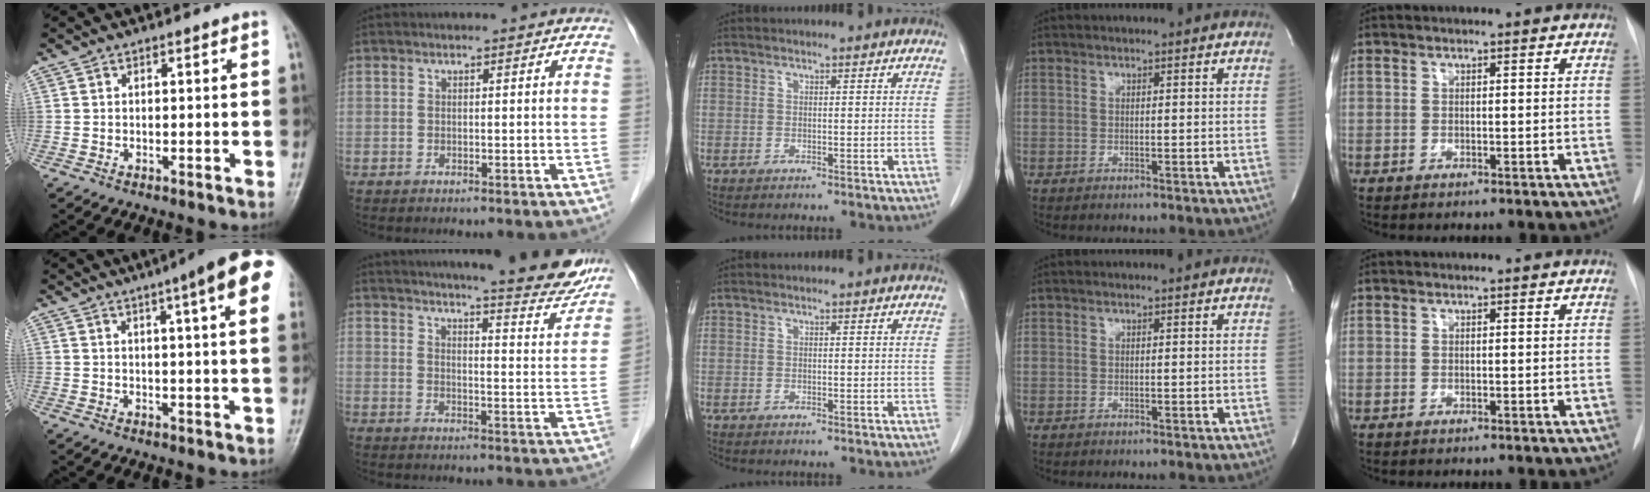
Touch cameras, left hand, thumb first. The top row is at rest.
{"thumb": {"total": 14.7, "force": [7.1, 2.3, 12.6], "torque": [-0.158, 0.000, 0.081]}, "index": {"total": 18.7, "force": [16.8, 1.6, 8.1], "torque": [-0.106, -0.052, 0.203]}}